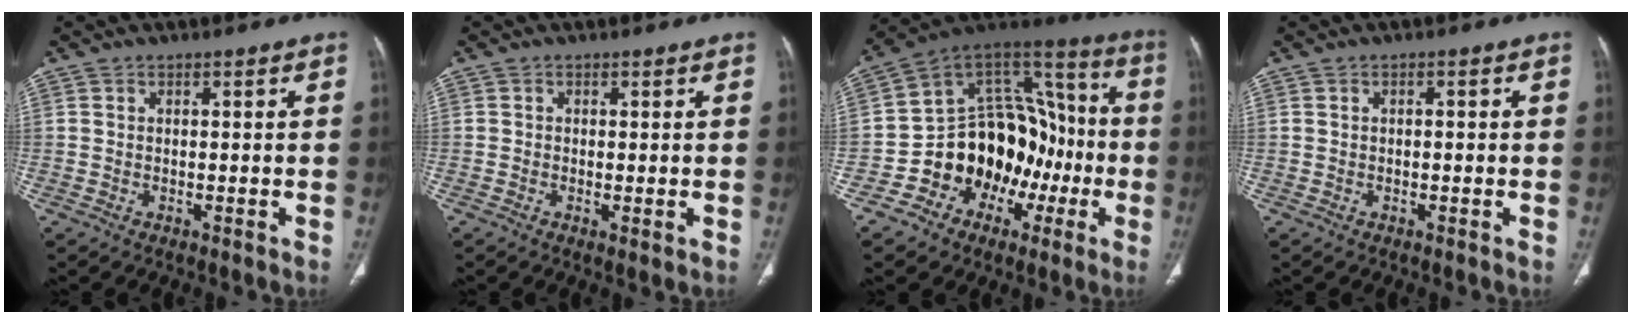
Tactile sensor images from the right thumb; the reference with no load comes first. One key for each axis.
{"total": 1.0, "fx": -0.2, "fy": 0.3, "fz": 1.0, "tx": -0.018, "ty": -0.004, "tz": -0.004}
{"total": 20.9, "fx": -5.7, "fy": 15.9, "fz": 12.4, "tx": -0.118, "ty": 0.097, "tz": -0.081}
{"total": 0.9, "fx": 0.1, "fy": 0.4, "fz": 0.8, "tx": -0.016, "ty": 0.001, "tz": 0.002}